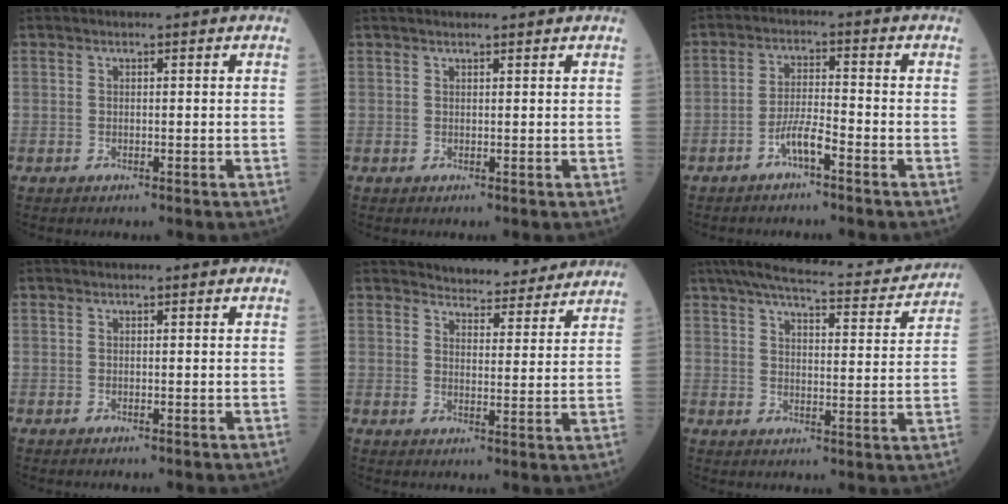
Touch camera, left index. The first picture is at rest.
{"total": 3.1, "force": [2.8, 0.3, 1.1], "torque": [-0.011, 0.019, 0.034]}
{"total": 4.0, "force": [-2.7, 0.2, 2.9], "torque": [-0.057, -0.001, -0.055]}
{"total": 0.0}
{"total": 12.0, "force": [11.5, 2.2, 2.4], "torque": [-0.018, -0.010, 0.136]}
{"total": 19.0, "force": [16.9, 3.2, 8.0], "torque": [-0.120, 0.005, 0.213]}